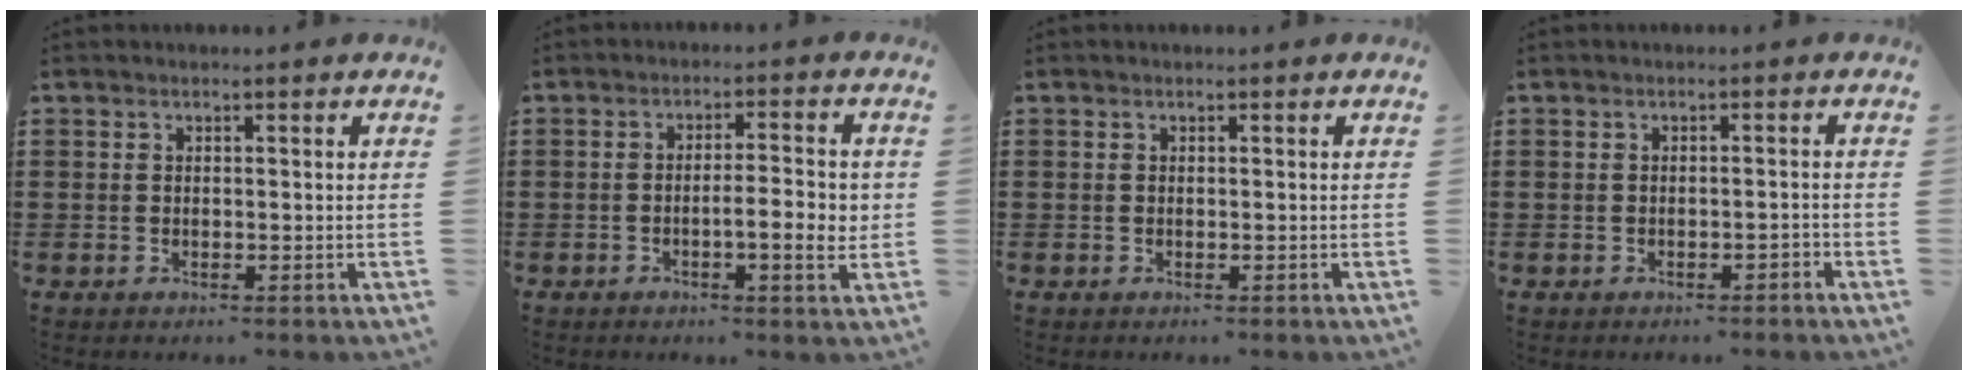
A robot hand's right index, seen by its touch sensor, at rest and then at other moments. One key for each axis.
{"total": 6.3, "fx": -1.0, "fy": 1.3, "fz": 6.1, "tx": -0.086, "ty": -0.002, "tz": -0.022}
{"total": 0.0}
{"total": 1.0, "fx": -0.8, "fy": 0.2, "fz": 0.5, "tx": -0.013, "ty": -0.002, "tz": -0.015}